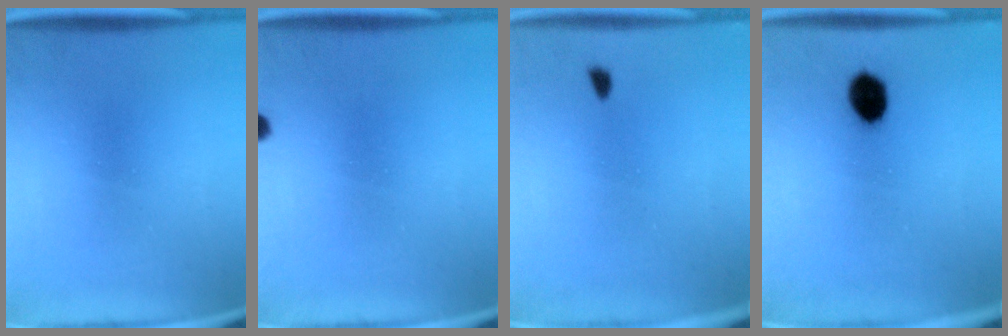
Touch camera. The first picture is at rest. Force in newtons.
{"total": 1.3}
{"total": 1.1}
{"total": 6.5}